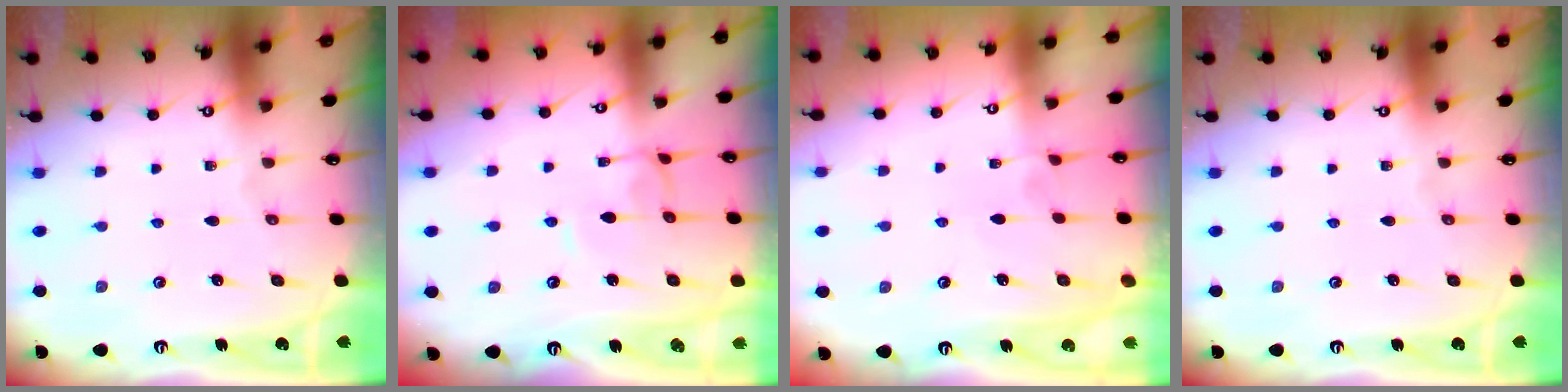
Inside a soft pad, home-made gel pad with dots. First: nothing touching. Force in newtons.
{"total": 1.5, "press": 1.5, "slide": 0.3}
{"total": 4.4, "press": 4.4, "slide": 0.1}
{"total": 0.0}